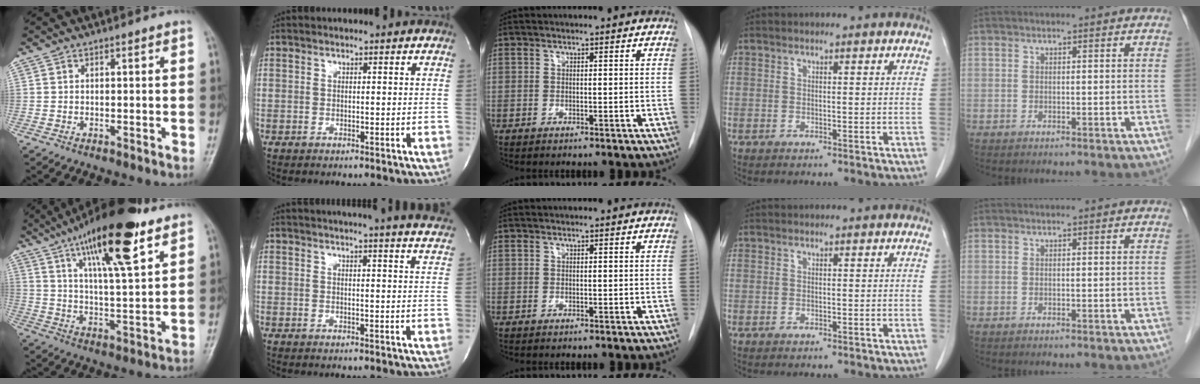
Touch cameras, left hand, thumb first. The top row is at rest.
{"thumb": {"total": 19.8, "force": [11.5, 5.1, 15.3], "torque": [-0.233, -0.038, 0.190]}, "index": {"total": 20.4, "force": [19.0, 0.1, 7.4], "torque": [-0.113, -0.040, 0.218]}}